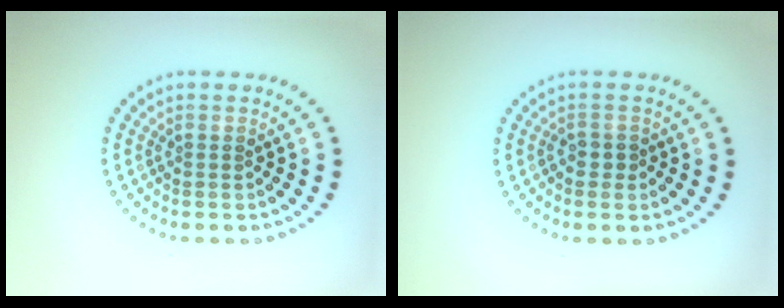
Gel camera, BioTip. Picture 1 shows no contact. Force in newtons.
{"total": 0.7, "press": 0.7, "slide": 0.3}